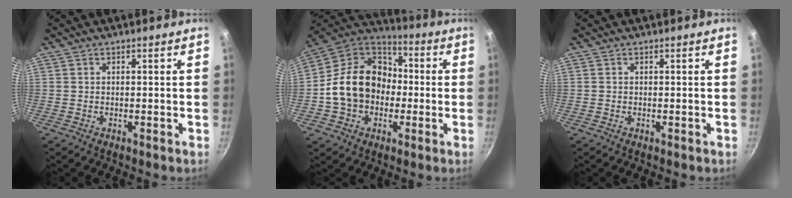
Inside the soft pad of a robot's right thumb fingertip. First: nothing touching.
{"total": 19.5, "force": [-1.3, 15.5, 11.7], "torque": [-0.179, 0.052, -0.030]}
{"total": 0.0}